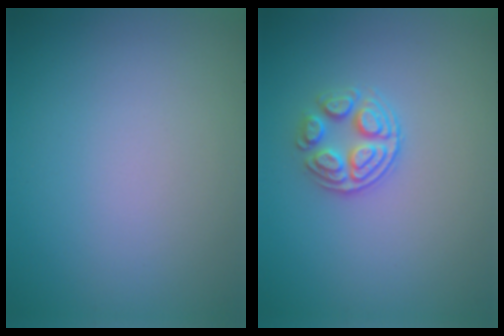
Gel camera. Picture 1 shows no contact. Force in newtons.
{"total": 2.9, "press": 2.6, "slide": 1.3}